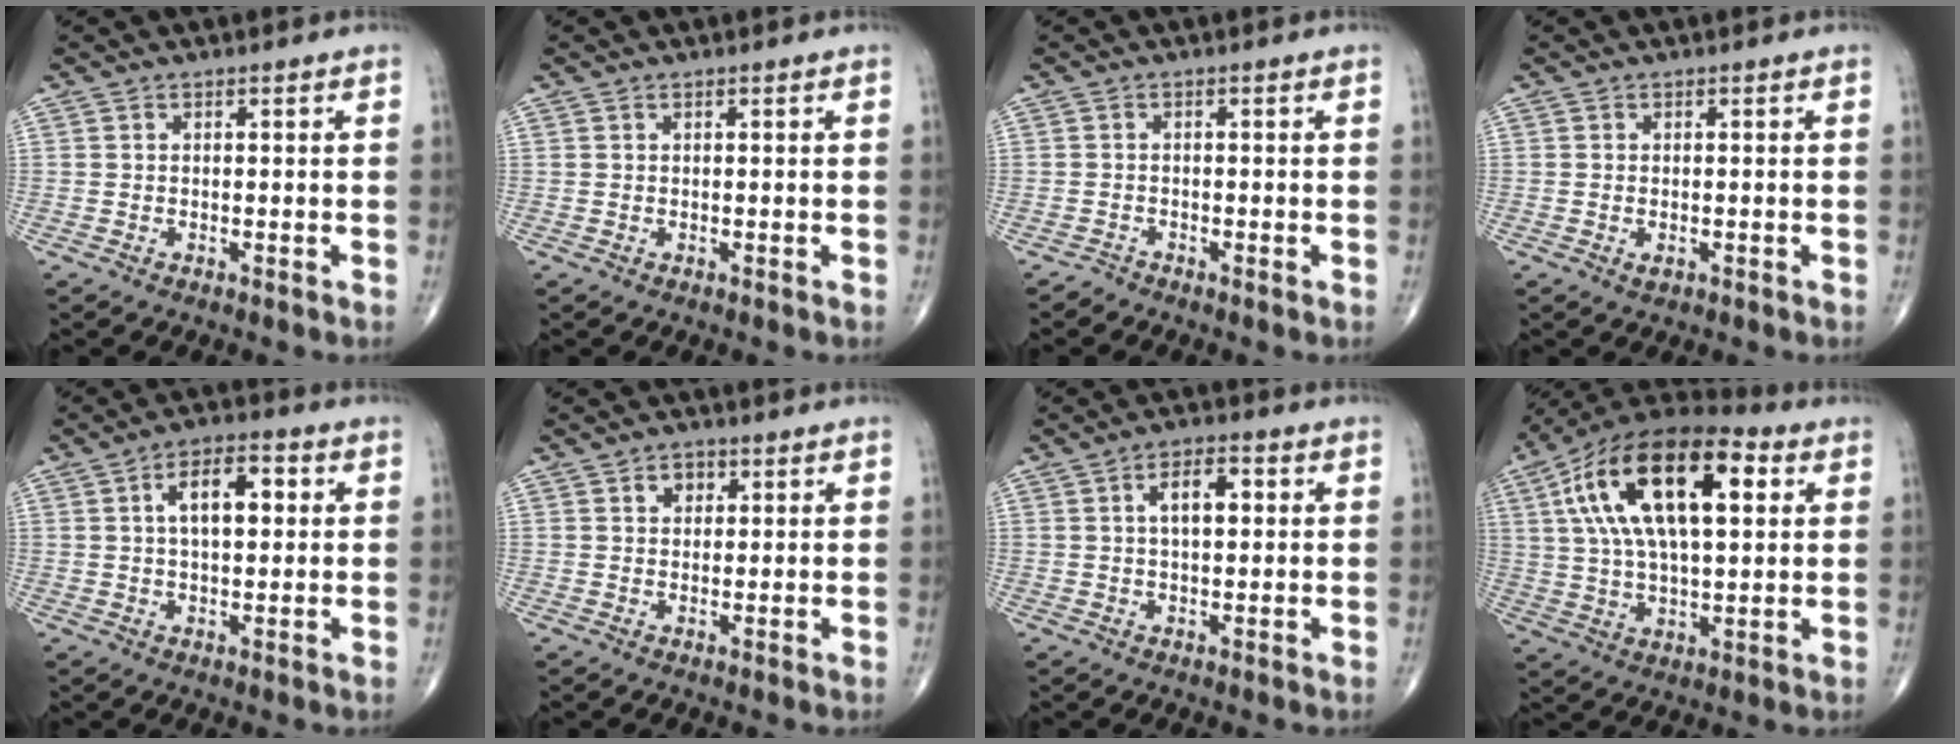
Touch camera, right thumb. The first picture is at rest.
{"total": 0.0}
{"total": 0.9, "force": [-0.8, 0.1, -0.2], "torque": [0.005, -0.005, -0.021]}
{"total": 1.1, "force": [-0.4, 0.7, 0.8], "torque": [-0.012, -0.001, -0.003]}
{"total": 8.8, "force": [1.8, 4.4, 7.3], "torque": [-0.103, 0.015, 0.024]}
{"total": 3.0, "force": [1.2, 2.3, 1.5], "torque": [-0.006, -0.003, 0.016]}
{"total": 6.2, "force": [1.3, 3.1, 5.2], "torque": [-0.076, 0.010, 0.017]}
{"total": 24.3, "force": [6.9, 11.3, 20.3], "torque": [-0.359, 0.015, 0.109]}